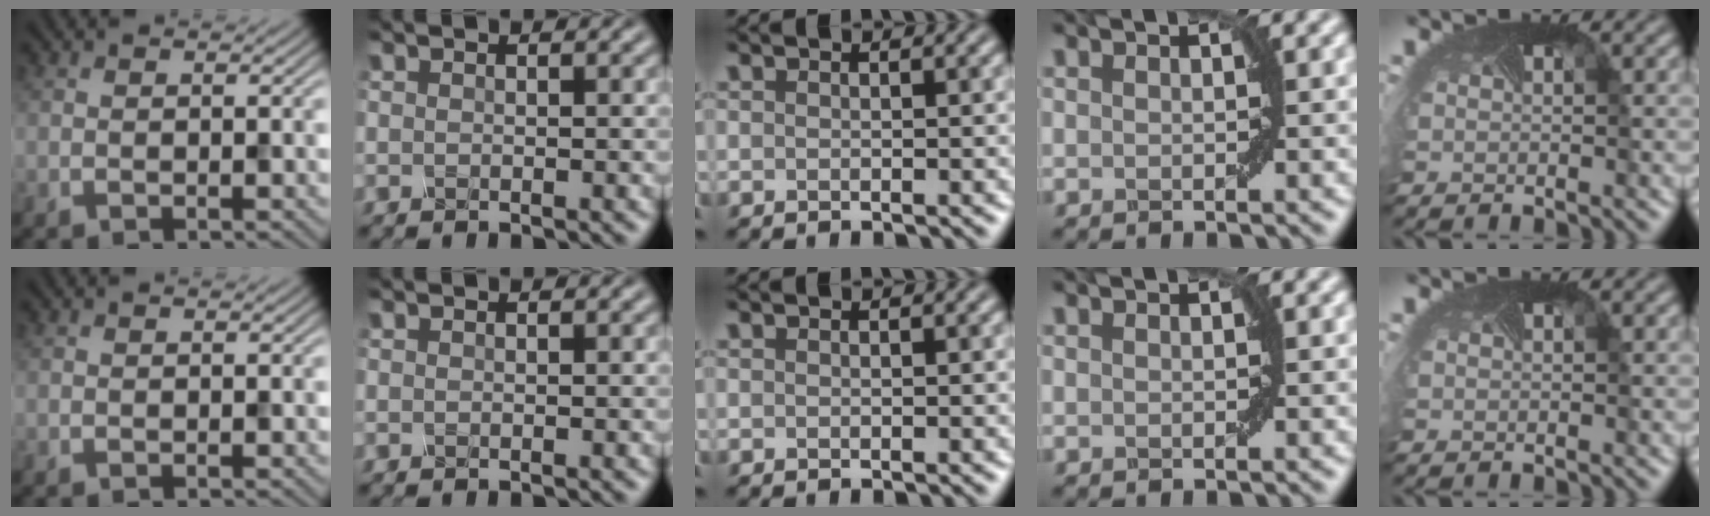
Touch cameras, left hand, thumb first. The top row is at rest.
{}